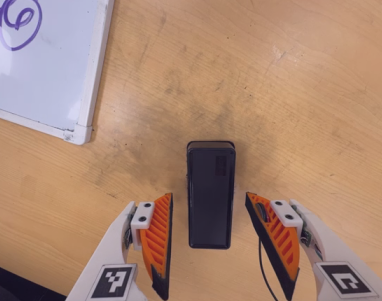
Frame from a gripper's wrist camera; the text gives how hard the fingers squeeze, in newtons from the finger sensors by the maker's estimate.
{"total": 0.0}